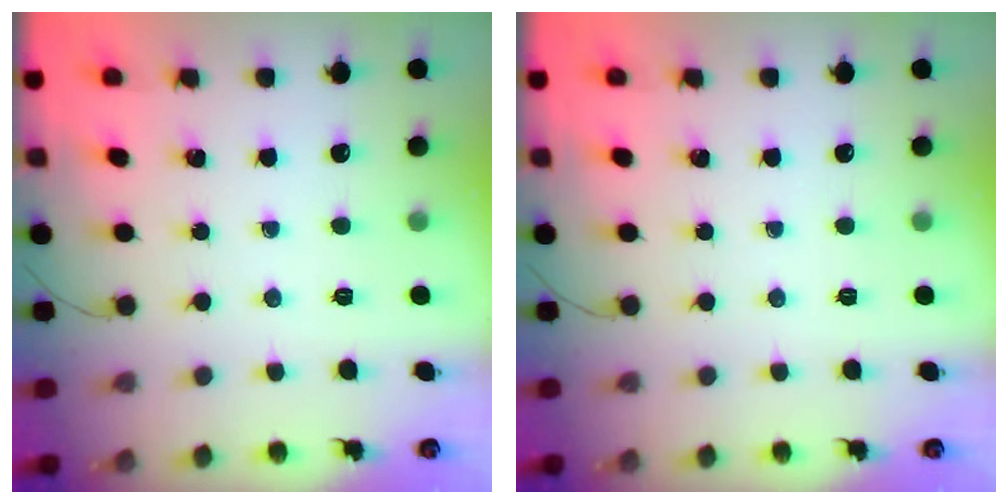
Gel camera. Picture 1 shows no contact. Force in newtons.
{"total": 0.0}